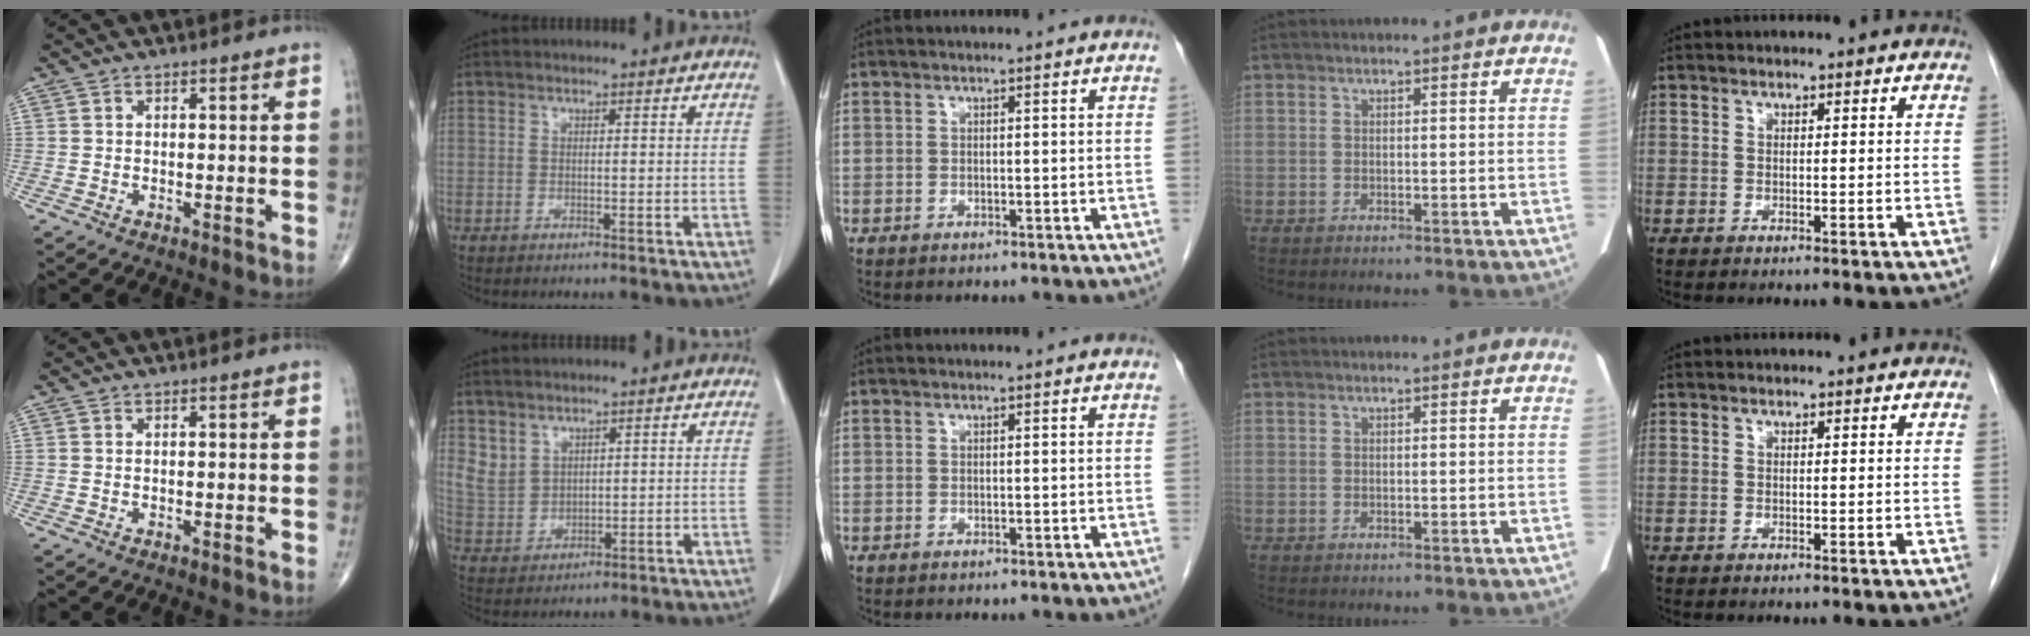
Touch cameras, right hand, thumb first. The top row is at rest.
{"index": {"total": 4.5, "force": [3.0, 3.2, 0.9], "torque": [-0.019, 0.001, 0.077]}}